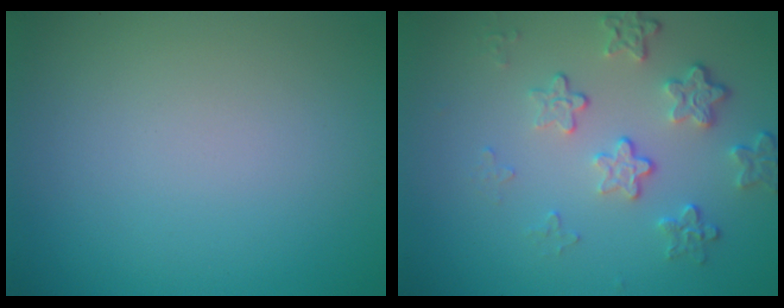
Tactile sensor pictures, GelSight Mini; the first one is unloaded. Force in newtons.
{"total": 4.0, "press": 3.0, "slide": 2.8}